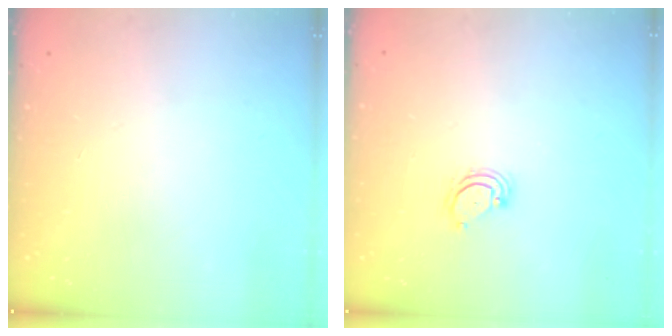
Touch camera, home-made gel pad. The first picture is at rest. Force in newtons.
{"total": 3.2, "press": 3.2, "slide": 0.3}